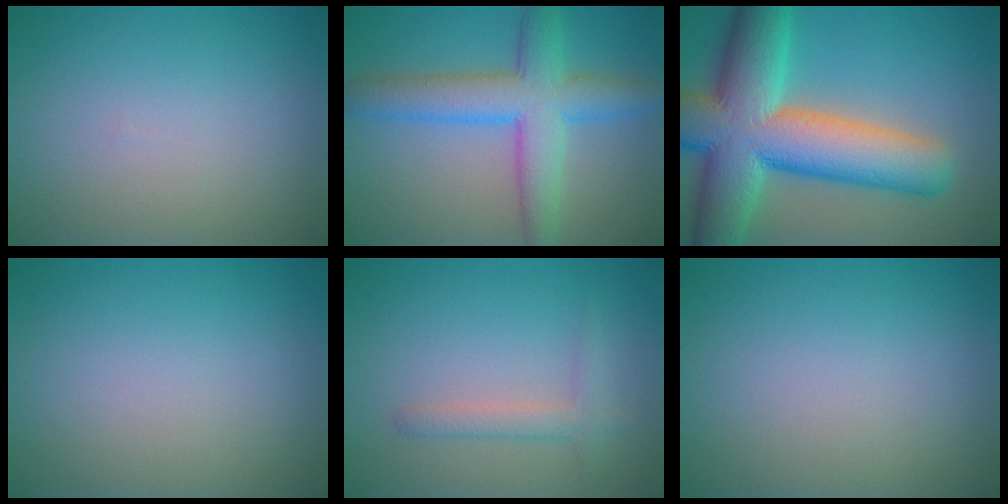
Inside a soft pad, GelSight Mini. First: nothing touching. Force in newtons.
{"total": 6.9, "press": 6.9, "slide": 0.1}
{"total": 14.6, "press": 14.5, "slide": 0.7}
{"total": 0.0}
{"total": 1.8, "press": 1.8, "slide": 0.2}
{"total": 0.0}